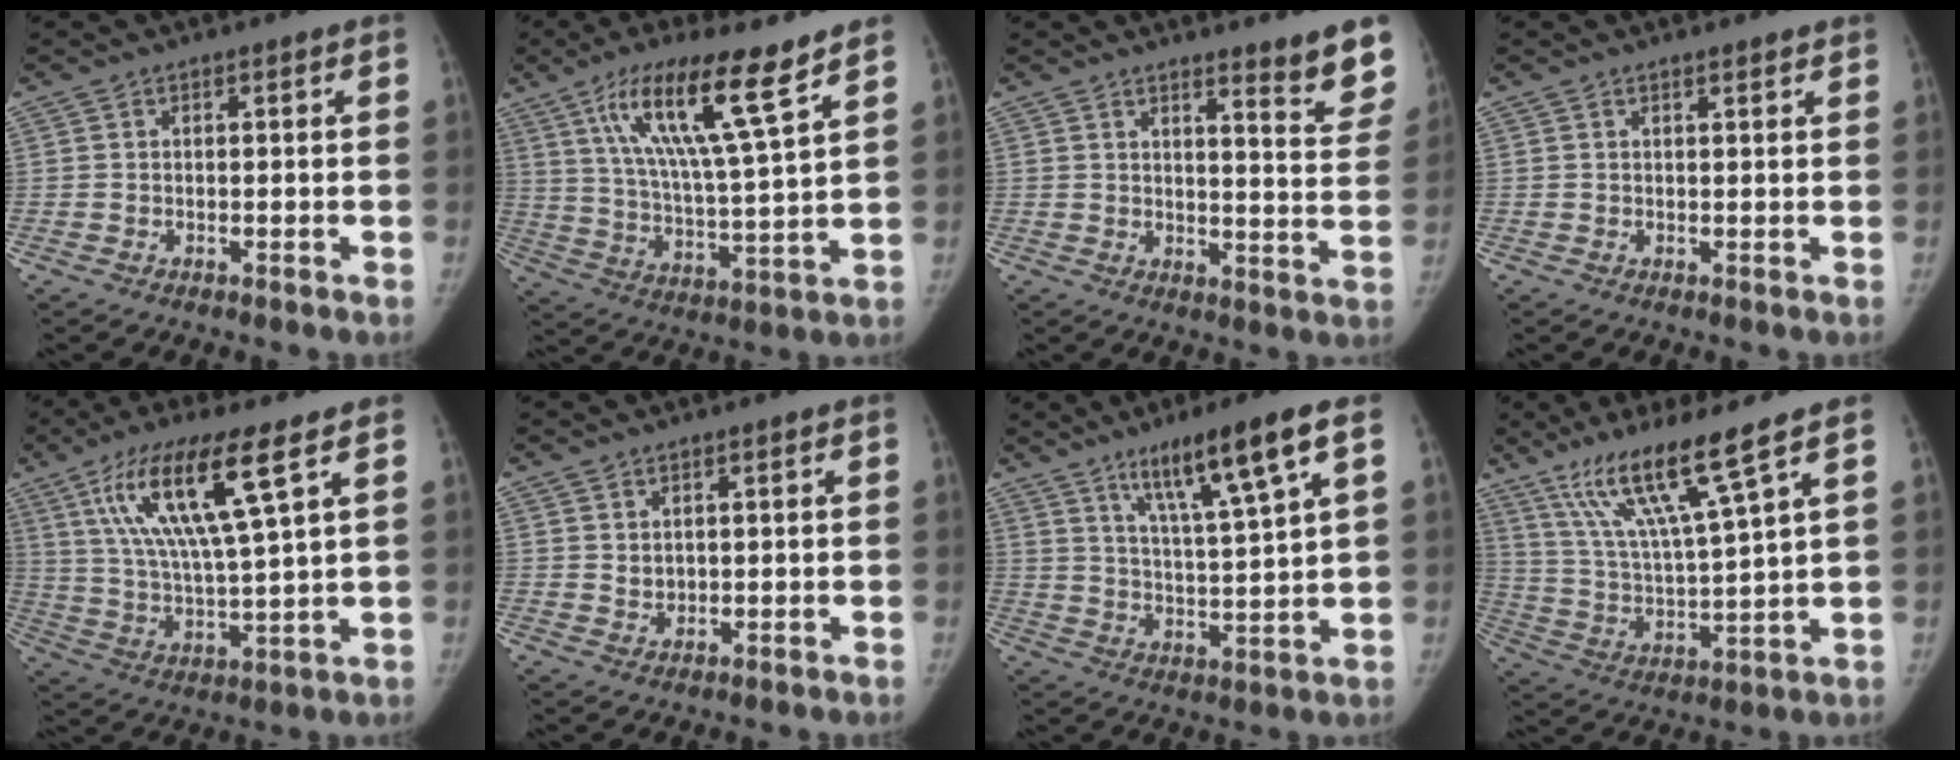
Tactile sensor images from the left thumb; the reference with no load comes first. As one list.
[{"total": 16.8, "force": [9.7, 2.0, 13.6], "torque": [-0.238, -0.045, 0.178]}, {"total": 9.9, "force": [7.6, 1.3, 6.1], "torque": [-0.046, -0.058, 0.090]}, {"total": 1.3, "force": [1.2, 0.3, 0.5], "torque": [-0.003, -0.005, 0.019]}, {"total": 16.7, "force": [7.8, 2.7, 14.5], "torque": [-0.287, -0.027, 0.146]}, {"total": 2.0, "force": [1.0, 1.5, 0.9], "torque": [-0.010, -0.010, 0.024]}, {"total": 13.5, "force": [7.5, 0.7, 11.2], "torque": [-0.190, -0.034, 0.129]}, {"total": 14.4, "force": [9.4, -0.1, 10.9], "torque": [-0.203, -0.049, 0.186]}]